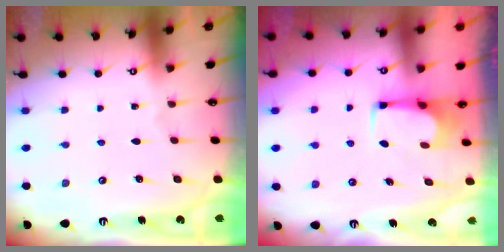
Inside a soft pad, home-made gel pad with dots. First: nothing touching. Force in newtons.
{"total": 2.5, "press": 2.4, "slide": 0.4}